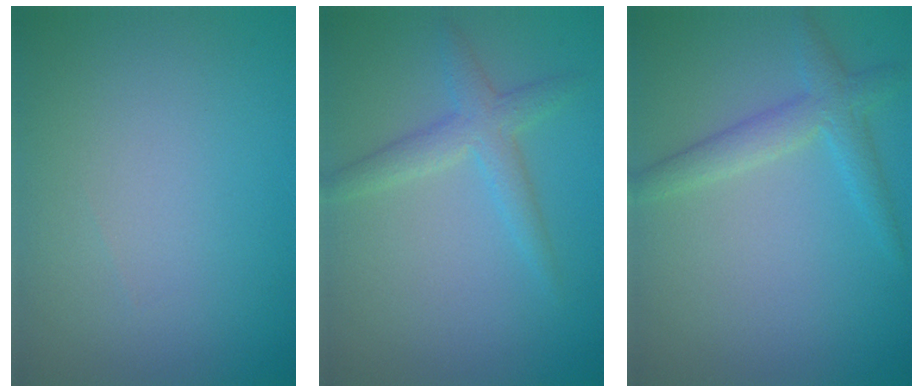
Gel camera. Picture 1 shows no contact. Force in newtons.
{"total": 2.6, "press": 2.6, "slide": 0.0}
{"total": 2.8, "press": 2.8, "slide": 0.2}